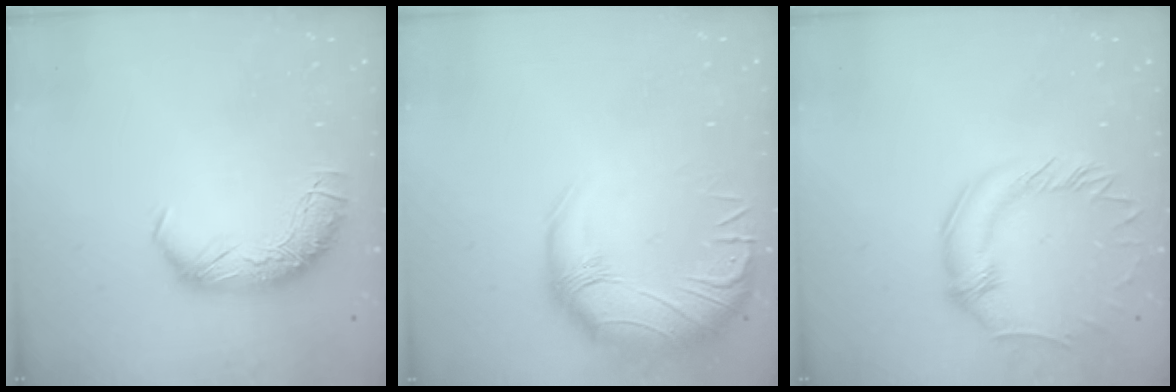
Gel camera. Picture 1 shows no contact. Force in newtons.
{"total": 2.9, "press": 0.4, "slide": 2.9}
{"total": 1.5, "press": 1.3, "slide": 0.6}